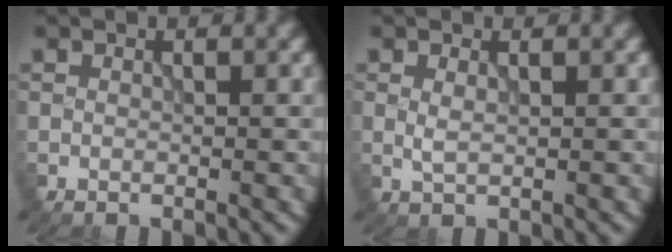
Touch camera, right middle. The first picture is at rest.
{"total": 1.0, "force": [0.2, 0.4, 0.9], "torque": [-0.024, -0.001, 0.006]}